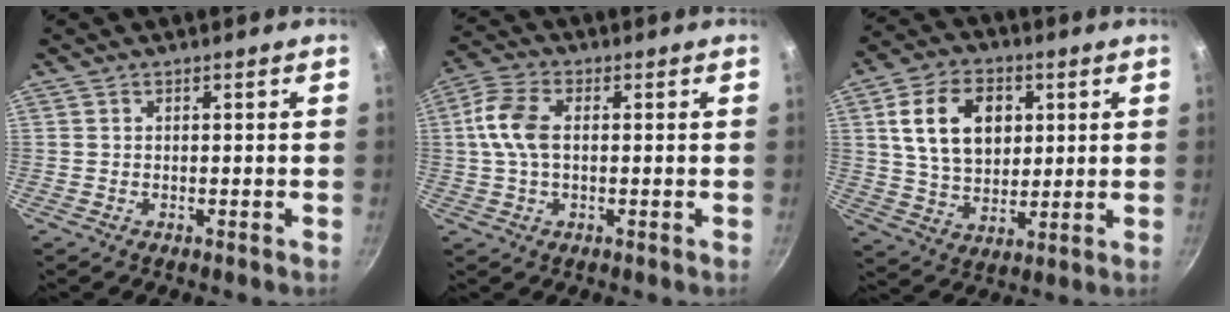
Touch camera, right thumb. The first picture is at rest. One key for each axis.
{"total": 8.0, "fx": 0.7, "fy": 4.8, "fz": 6.3, "tx": -0.132, "ty": 0.018, "tz": 0.006}
{"total": 14.7, "fx": 3.8, "fy": 10.4, "fz": 9.7, "tx": -0.144, "ty": -0.004, "tz": 0.067}